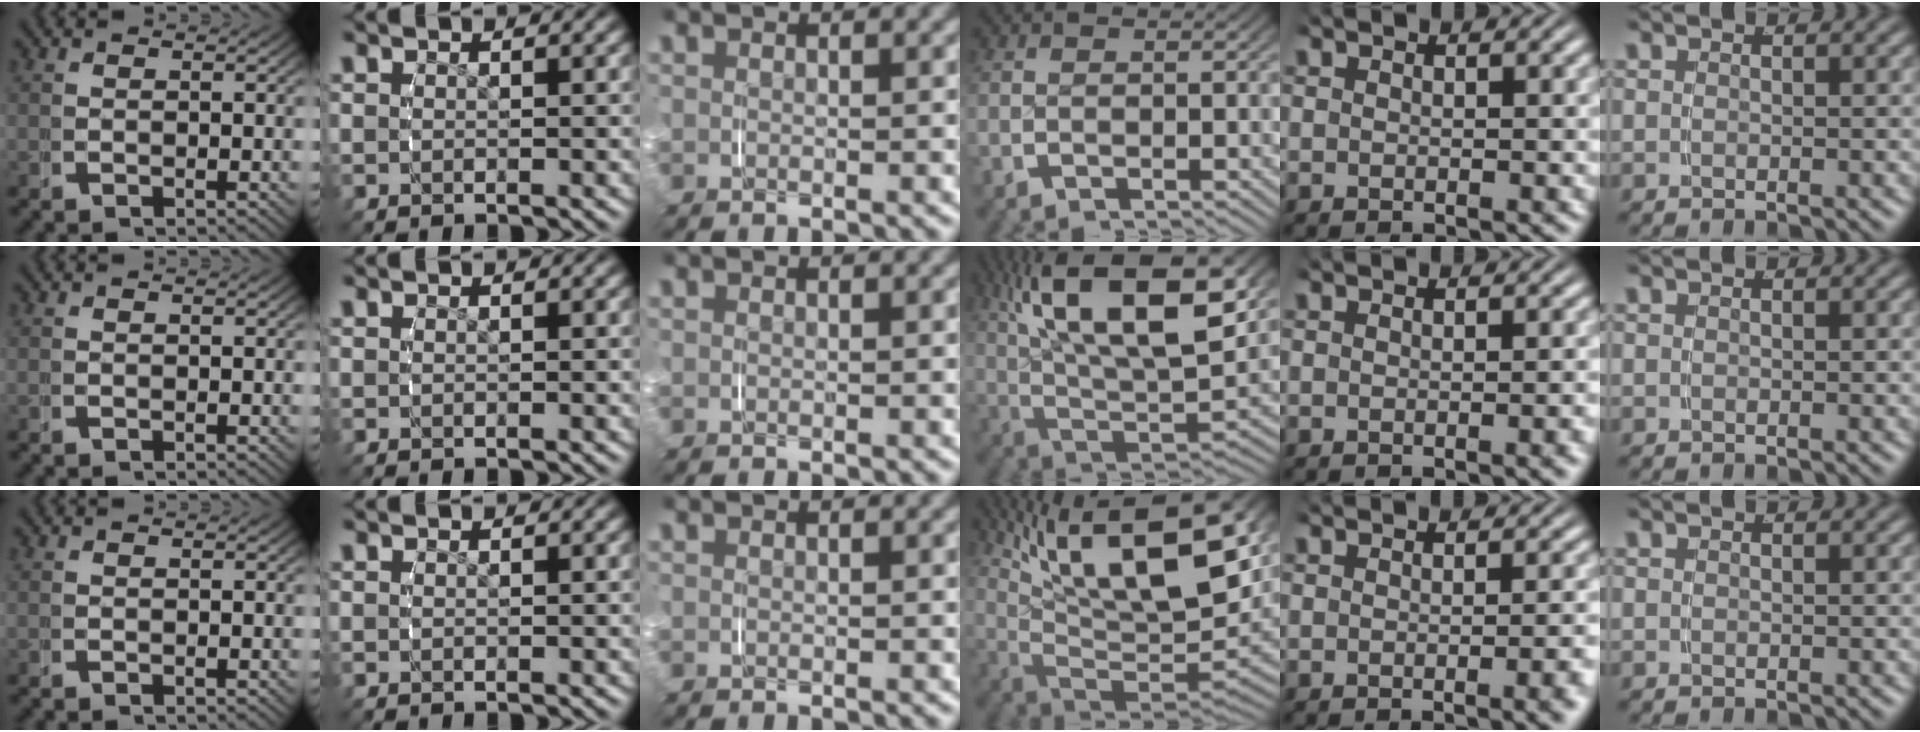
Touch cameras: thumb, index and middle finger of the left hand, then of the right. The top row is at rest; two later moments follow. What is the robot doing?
{"motion": "grasp_and_lifting", "object": "plastic wrap"}